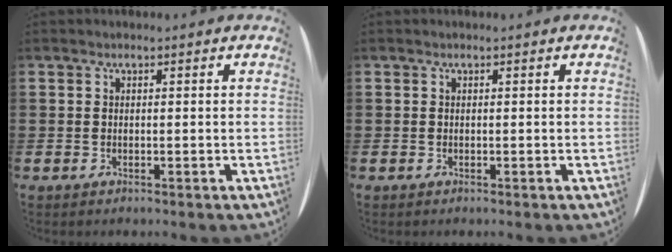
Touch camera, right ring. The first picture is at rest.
{"total": 0.0}